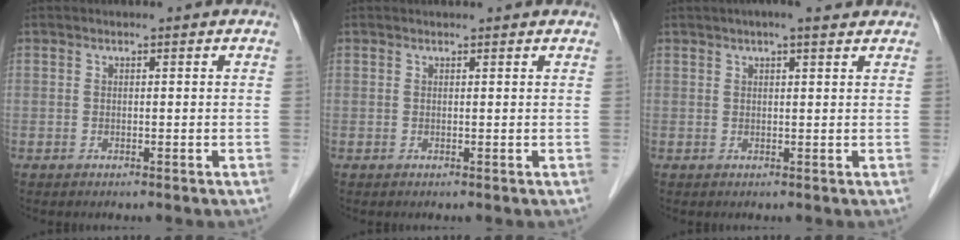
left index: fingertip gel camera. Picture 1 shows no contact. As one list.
[{"total": 3.2, "force": [3.0, 0.5, 0.9], "torque": [-0.015, 0.022, 0.031]}, {"total": 5.4, "force": [4.1, 1.0, 3.3], "torque": [-0.048, 0.028, 0.059]}]